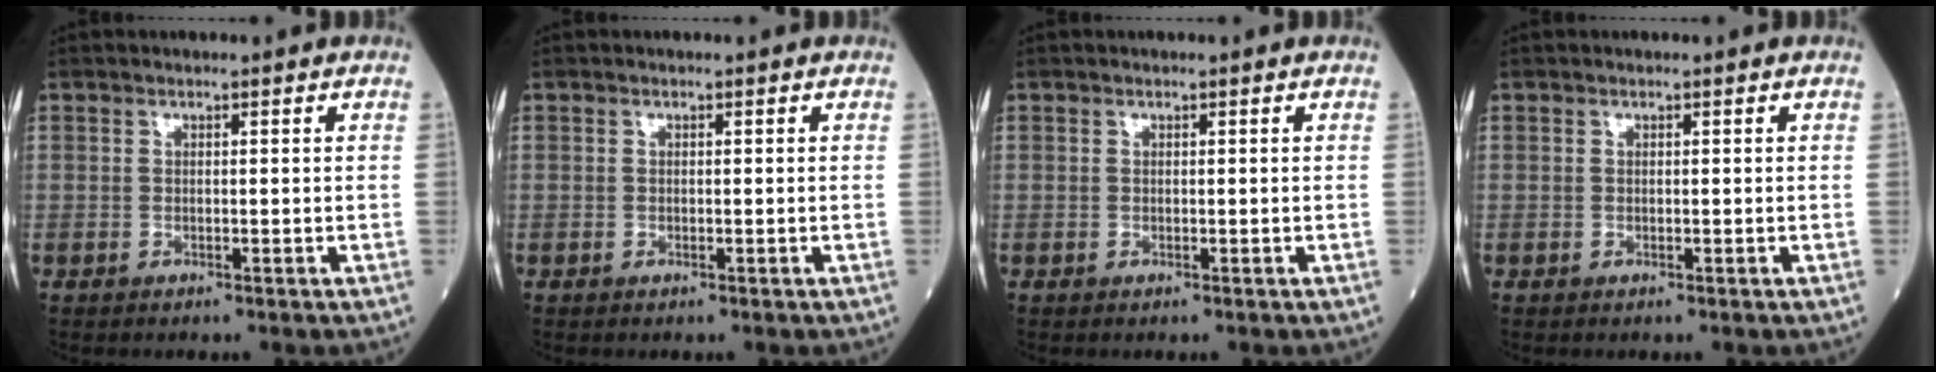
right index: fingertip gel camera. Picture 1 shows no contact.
{"total": 0.0}
{"total": 0.0}
{"total": 0.0}